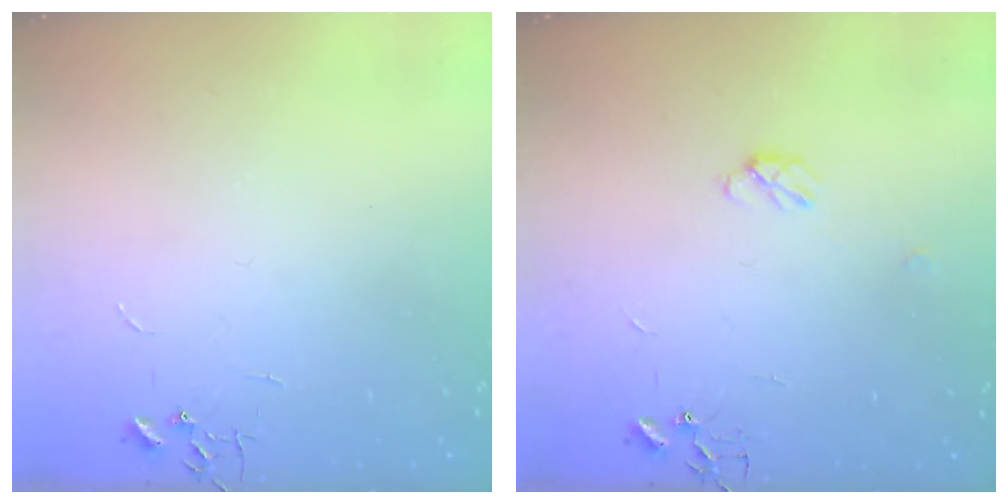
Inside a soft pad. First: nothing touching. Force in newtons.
{"total": 4.3, "press": 4.3, "slide": 0.6}